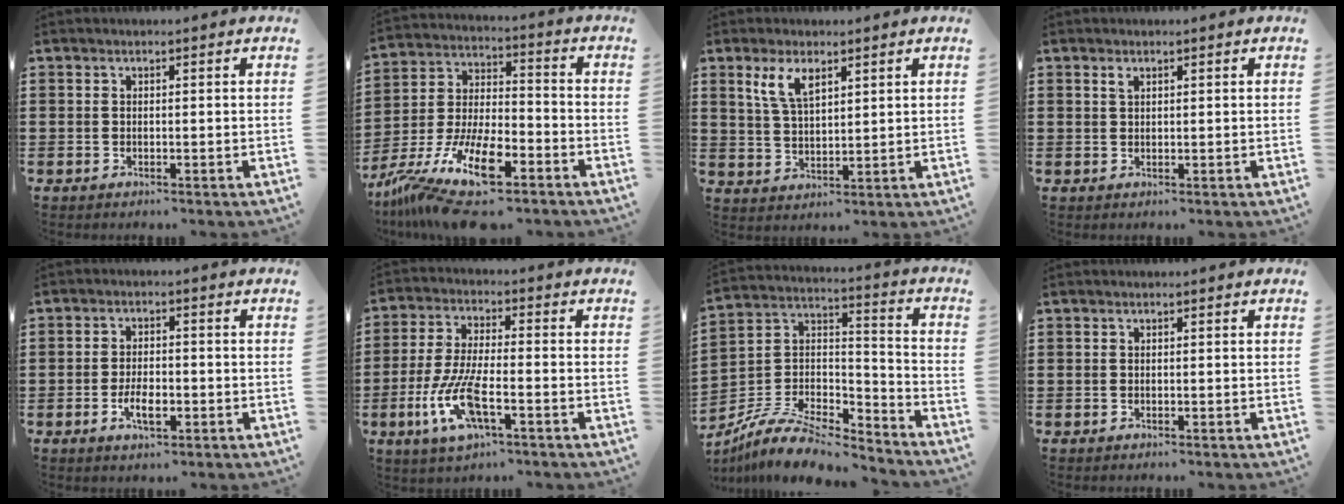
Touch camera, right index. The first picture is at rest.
{"total": 13.9, "force": [-8.6, 4.9, 9.8], "torque": [-0.207, 0.018, -0.158]}
{"total": 5.1, "force": [2.8, 2.2, 3.6], "torque": [-0.081, 0.006, 0.049]}
{"total": 0.9, "force": [0.6, 0.4, 0.6], "torque": [-0.014, 0.001, 0.010]}
{"total": 4.3, "force": [-1.7, 1.8, 3.5], "torque": [-0.061, 0.003, -0.029]}
{"total": 9.5, "force": [-3.9, 2.8, 8.1], "torque": [-0.192, -0.017, -0.076]}
{"total": 9.4, "force": [-7.9, 3.3, 4.0], "torque": [-0.086, 0.013, -0.156]}
{"total": 0.0}